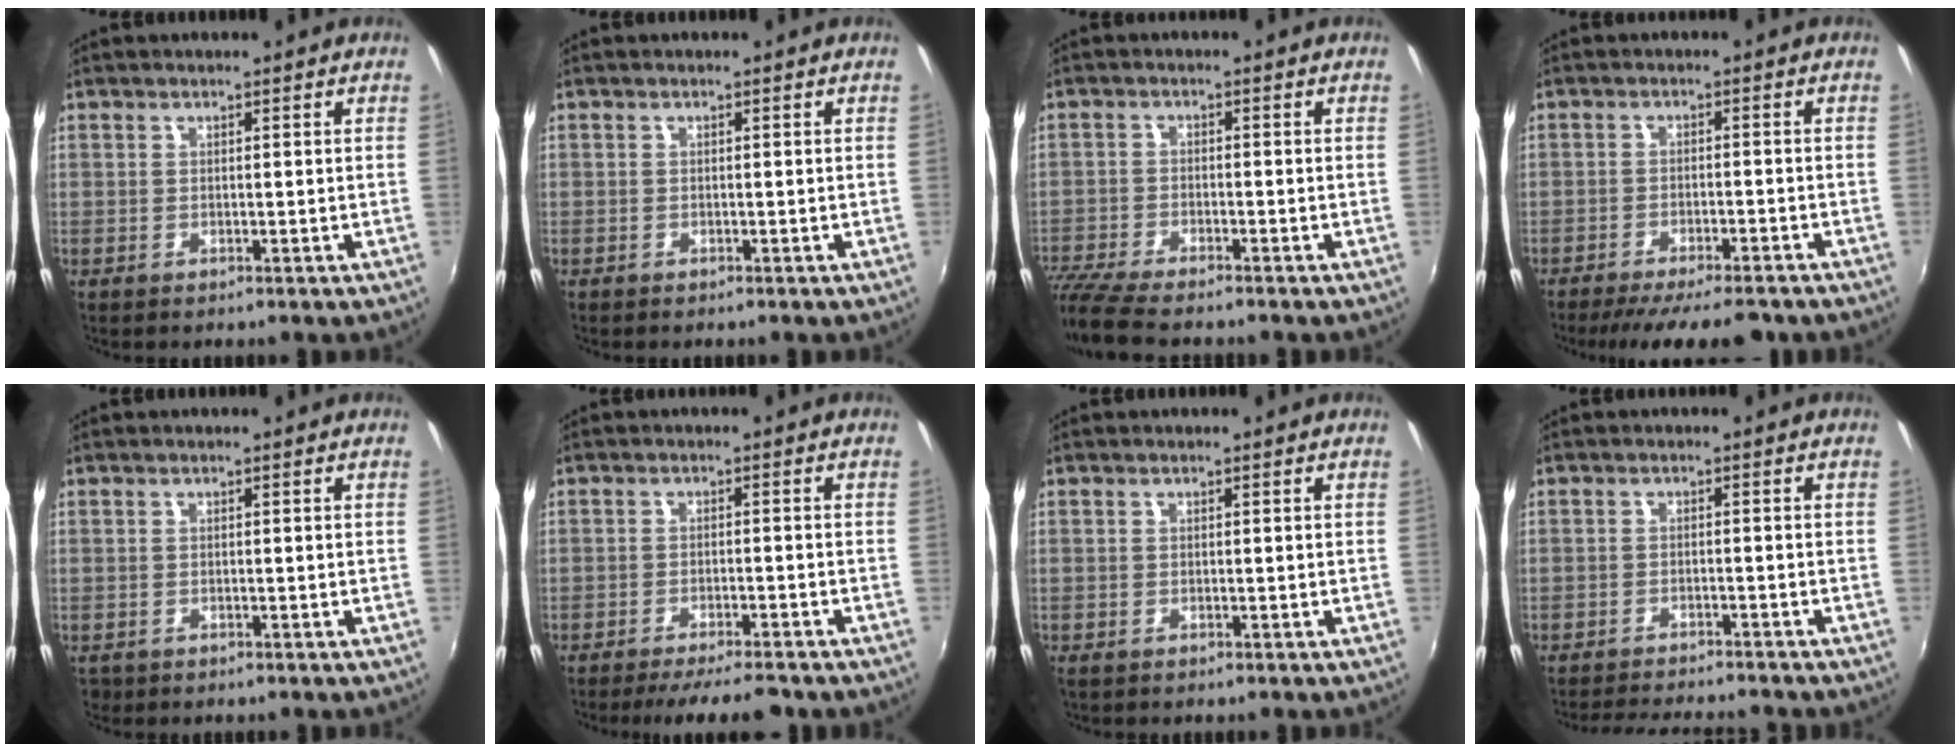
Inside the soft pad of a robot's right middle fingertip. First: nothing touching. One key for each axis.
{"total": 0.5, "fx": -0.4, "fy": 0.3, "fz": 0.0, "tx": 0.000, "ty": 0.001, "tz": -0.008}
{"total": 9.1, "fx": -8.0, "fy": 1.1, "fz": 4.0, "tx": -0.109, "ty": -0.033, "tz": -0.148}
{"total": 12.2, "fx": -10.2, "fy": 2.6, "fz": 6.1, "tx": -0.124, "ty": -0.027, "tz": -0.149}
{"total": 1.3, "fx": -0.7, "fy": 1.1, "fz": 0.3, "tx": -0.010, "ty": -0.005, "tz": -0.011}
{"total": 8.6, "fx": -7.5, "fy": 1.3, "fz": 4.0, "tx": -0.086, "ty": -0.012, "tz": -0.111}
{"total": 0.5, "fx": -0.4, "fy": 0.3, "fz": 0.1, "tx": -0.004, "ty": -0.003, "tz": -0.009}
{"total": 9.6, "fx": -8.8, "fy": 1.1, "fz": 3.5, "tx": -0.083, "ty": -0.010, "tz": -0.131}